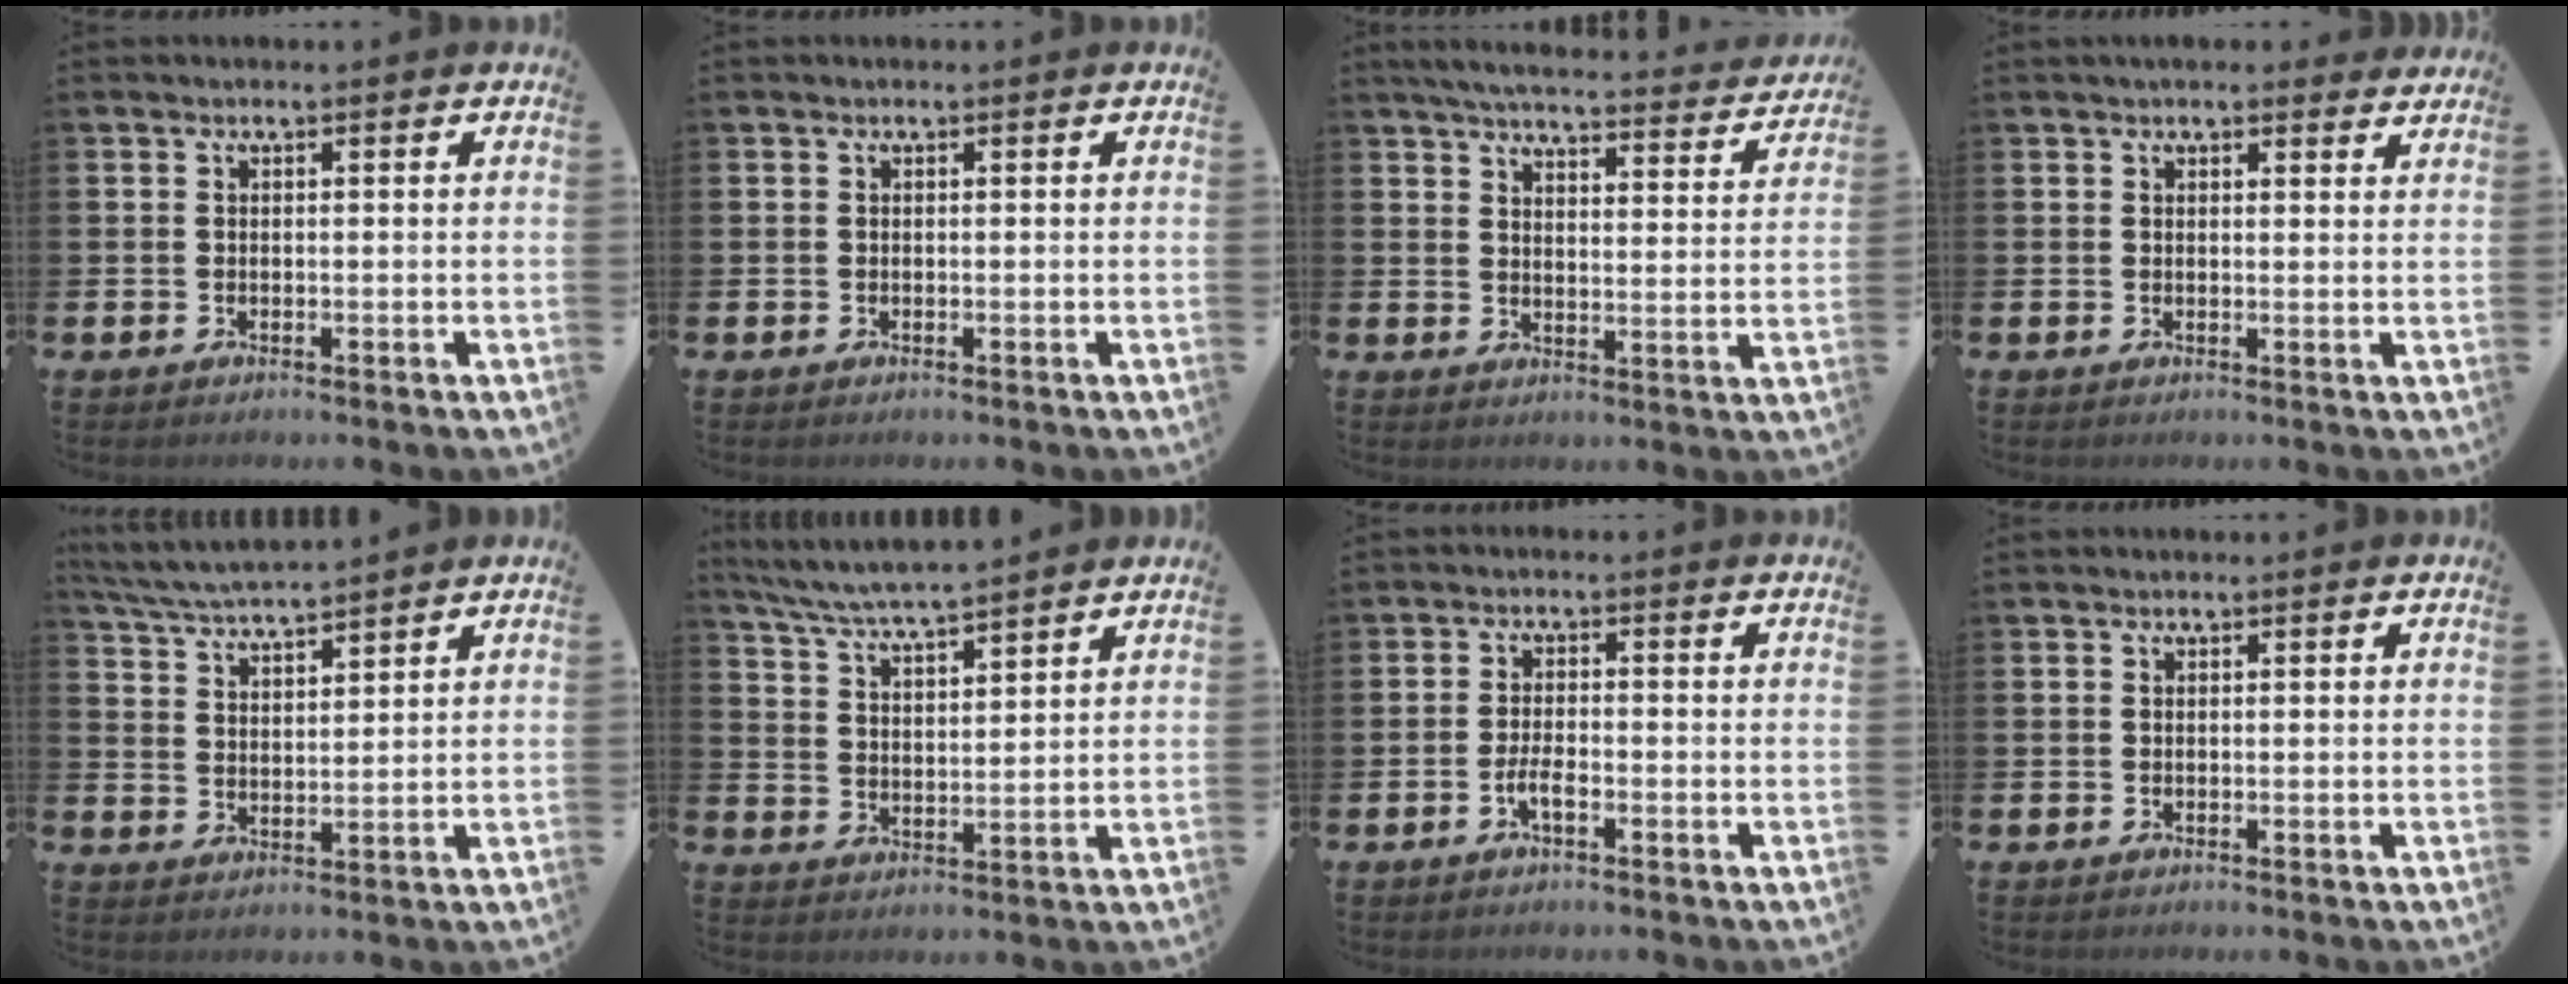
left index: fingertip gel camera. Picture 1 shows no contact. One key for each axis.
{"total": 0.0}
{"total": 5.2, "fx": 4.9, "fy": 0.6, "fz": 1.7, "tx": -0.051, "ty": -0.036, "tz": 0.081}
{"total": 2.4, "fx": 2.4, "fy": 0.4, "fz": 0.3, "tx": -0.011, "ty": -0.008, "tz": 0.044}
{"total": 4.9, "fx": 4.8, "fy": 0.0, "fz": 0.7, "tx": -0.035, "ty": -0.028, "tz": 0.085}
{"total": 6.0, "fx": 5.8, "fy": -0.1, "fz": 1.3, "tx": -0.048, "ty": -0.036, "tz": 0.103}
{"total": 2.4, "fx": -1.1, "fy": 0.8, "fz": 2.0, "tx": -0.041, "ty": 0.005, "tz": -0.020}
{"total": 0.0}